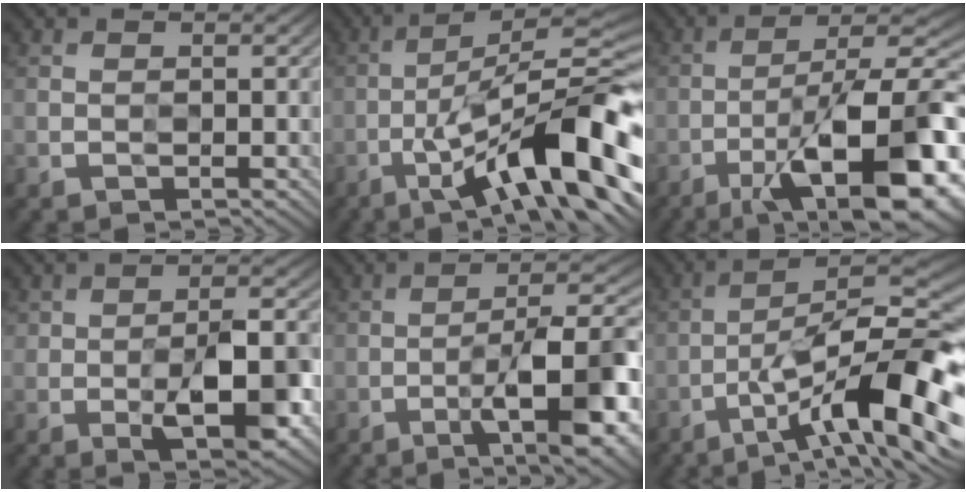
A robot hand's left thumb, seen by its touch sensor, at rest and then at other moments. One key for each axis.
{"total": 14.0, "fx": -6.5, "fy": 3.0, "fz": 12.1, "tx": -0.191, "ty": 0.017, "tz": -0.108}
{"total": 16.3, "fx": -7.6, "fy": 5.6, "fz": 13.3, "tx": -0.198, "ty": -0.007, "tz": -0.116}
{"total": 7.3, "fx": -2.6, "fy": 2.7, "fz": 6.2, "tx": -0.093, "ty": 0.002, "tz": -0.044}
{"total": 12.9, "fx": -5.4, "fy": 3.4, "fz": 11.2, "tx": -0.154, "ty": 0.013, "tz": -0.080}
{"total": 14.8, "fx": -7.5, "fy": 3.7, "fz": 12.2, "tx": -0.185, "ty": 0.005, "tz": -0.124}